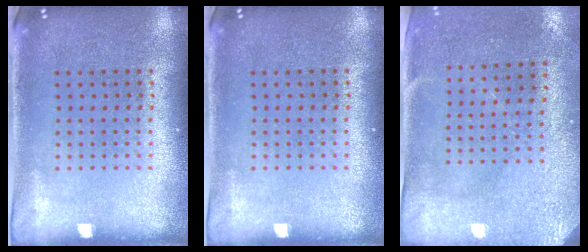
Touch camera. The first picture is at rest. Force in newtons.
{"total": 0.0}
{"total": 3.0, "press": 2.4, "slide": 1.8}